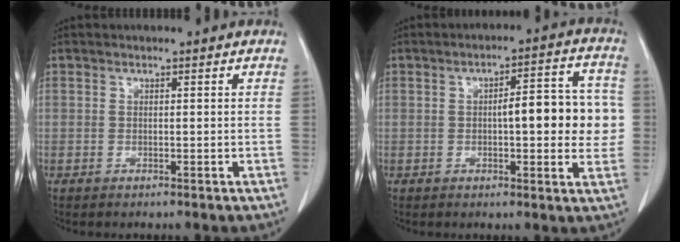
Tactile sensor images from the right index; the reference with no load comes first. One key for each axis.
{"total": 9.9, "fx": 0.0, "fy": 2.9, "fz": 9.5, "tx": -0.119, "ty": 0.026, "tz": 0.000}